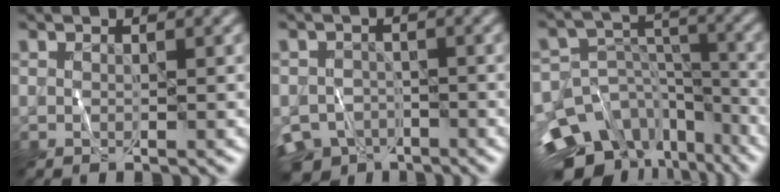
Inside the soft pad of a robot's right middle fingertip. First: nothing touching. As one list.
[{"total": 6.5, "force": [-4.6, 4.0, 2.1], "torque": [-0.034, -0.022, -0.082]}, {"total": 14.6, "force": [-10.2, 9.3, 4.7], "torque": [-0.117, -0.016, -0.138]}]